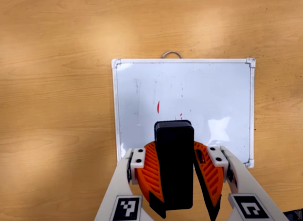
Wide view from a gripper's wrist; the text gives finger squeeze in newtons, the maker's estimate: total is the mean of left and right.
{"total": 9.9, "left": 10.1, "right": 9.8}